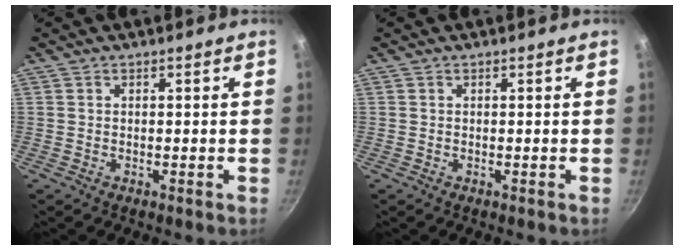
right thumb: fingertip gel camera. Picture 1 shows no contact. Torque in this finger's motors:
{"motor_torque": [-0.04, 0.02, 0.00, -0.07, 0.00]}